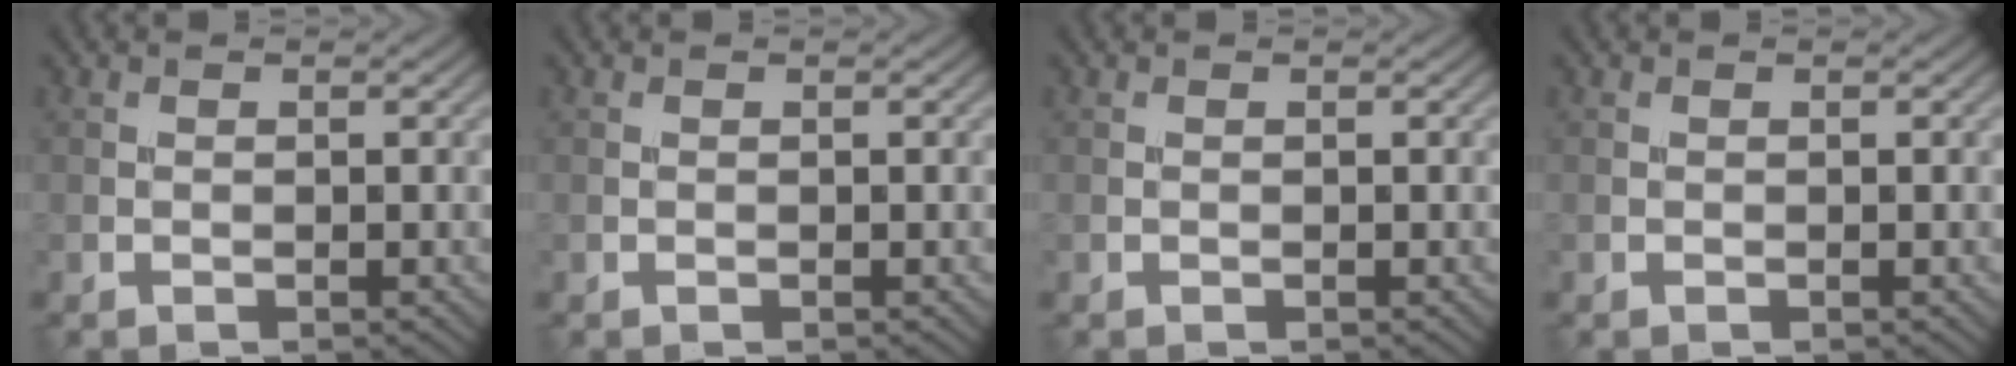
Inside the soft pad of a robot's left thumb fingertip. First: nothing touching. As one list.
[{"total": 0.0}, {"total": 0.0}, {"total": 0.0}]